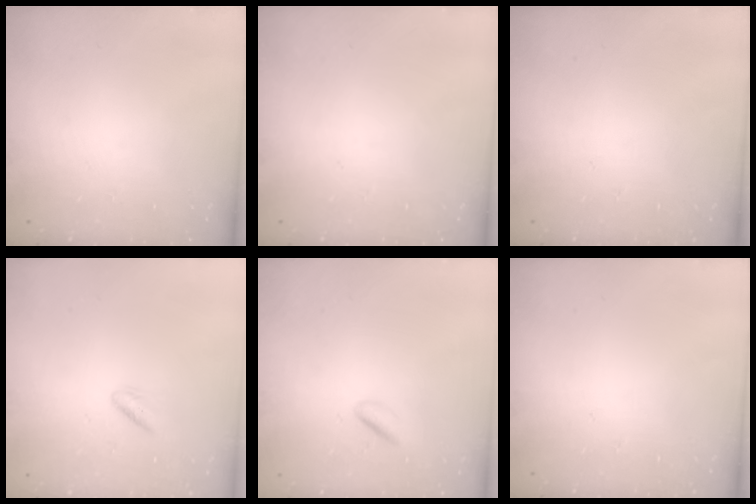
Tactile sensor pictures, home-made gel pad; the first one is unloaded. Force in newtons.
{"total": 0.0}
{"total": 0.0}
{"total": 2.7, "press": 2.5, "slide": 1.2}
{"total": 2.2, "press": 2.2, "slide": 0.5}
{"total": 0.0}